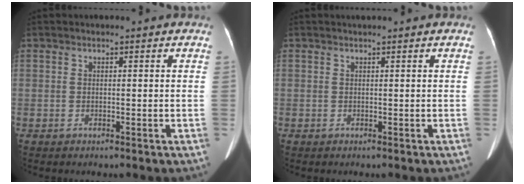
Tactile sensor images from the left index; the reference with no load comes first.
{"total": 0.0}